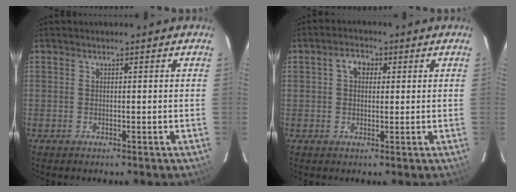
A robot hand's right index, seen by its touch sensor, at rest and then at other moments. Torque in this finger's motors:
{"motor_torque": [0.02, -0.01, 0.25, 0.05]}